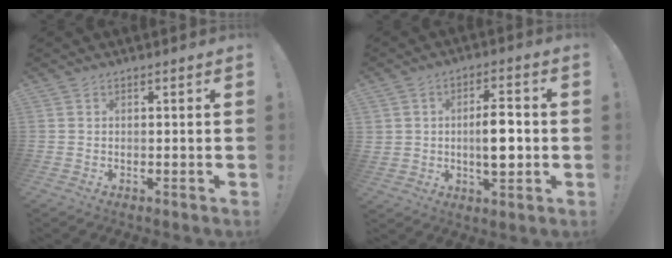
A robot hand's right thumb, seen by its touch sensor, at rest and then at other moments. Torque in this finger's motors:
{"motor_torque": [3.55, 1.46, 0.85, -1.16, 0.12]}